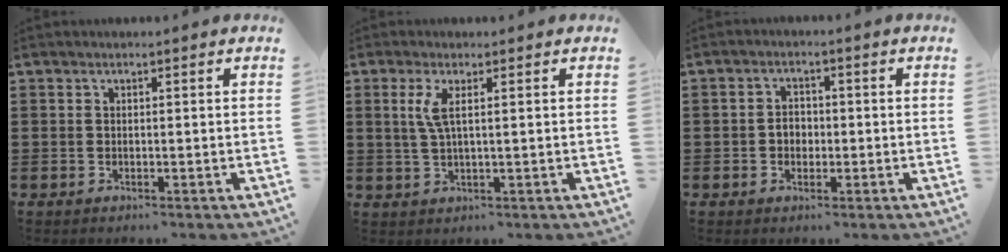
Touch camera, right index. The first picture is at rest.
{"total": 3.3, "force": [0.8, 0.3, 3.1], "torque": [-0.072, -0.003, 0.009]}
{"total": 2.3, "force": [-0.4, 1.8, 1.4], "torque": [-0.029, 0.006, -0.011]}